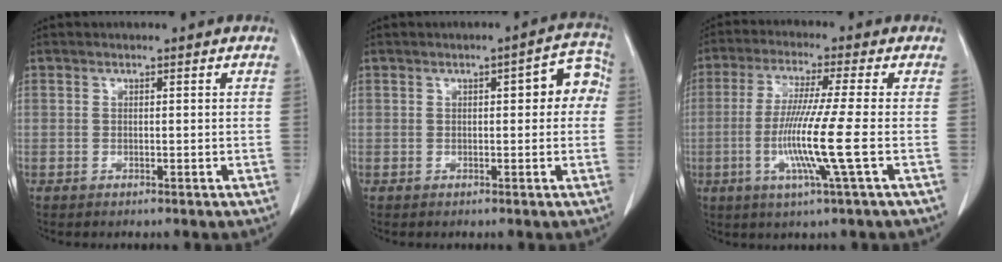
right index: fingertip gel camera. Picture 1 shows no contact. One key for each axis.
{"total": 5.8, "fx": 0.9, "fy": 2.0, "fz": 5.3, "tx": -0.051, "ty": 0.026, "tz": 0.005}
{"total": 10.4, "fx": -2.3, "fy": -1.6, "fz": 10.0, "tx": -0.205, "ty": -0.021, "tz": -0.050}